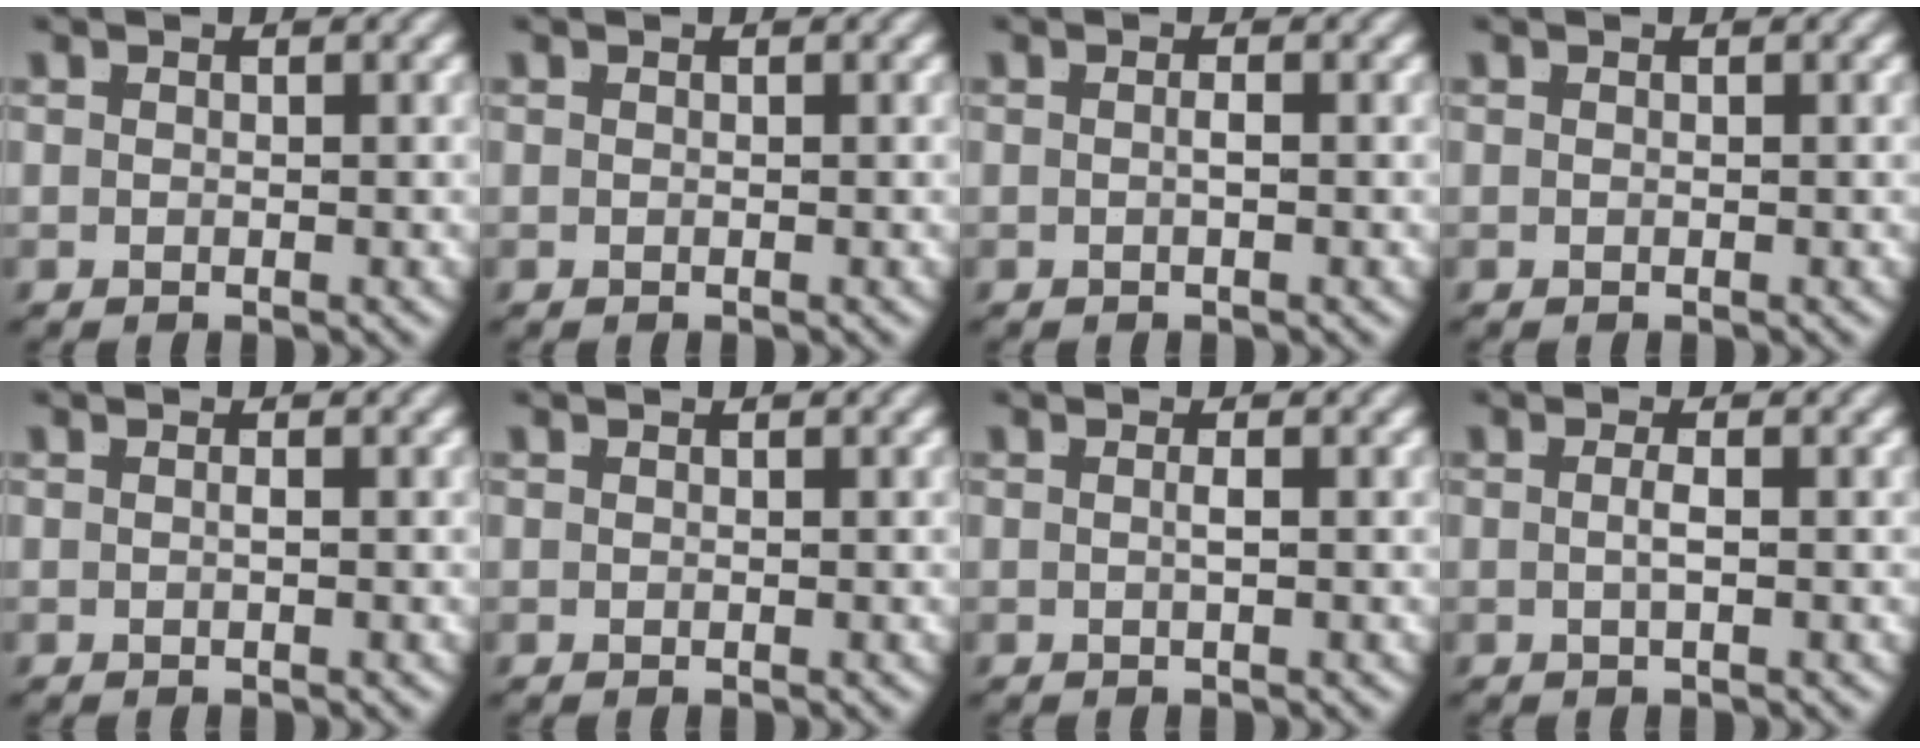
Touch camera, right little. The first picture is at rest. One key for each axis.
{"total": 0.0}
{"total": 0.8, "fx": -0.5, "fy": -0.2, "fz": 0.6, "tx": -0.012, "ty": -0.003, "tz": -0.006}
{"total": 0.0}
{"total": 0.5, "fx": -0.4, "fy": -0.2, "fz": 0.3, "tx": -0.008, "ty": -0.004, "tz": -0.003}
{"total": 0.0}
{"total": 1.0, "fx": -0.5, "fy": -0.5, "fz": 0.6, "tx": -0.013, "ty": -0.004, "tz": -0.006}
{"total": 1.3, "fx": -0.6, "fy": -0.6, "fz": 1.0, "tx": -0.022, "ty": -0.004, "tz": -0.008}